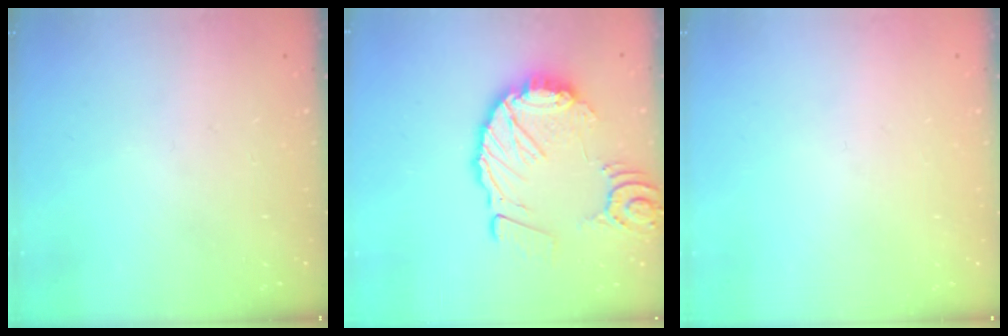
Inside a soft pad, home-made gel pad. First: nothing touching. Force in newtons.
{"total": 16.0, "press": 15.9, "slide": 1.8}
{"total": 0.0}